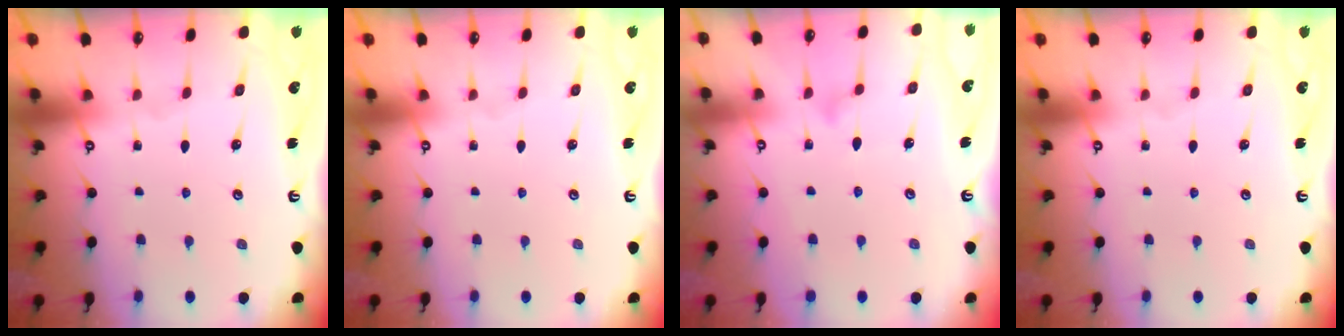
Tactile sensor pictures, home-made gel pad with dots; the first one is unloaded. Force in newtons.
{"total": 0.0}
{"total": 9.8, "press": 9.8, "slide": 0.4}
{"total": 0.0}